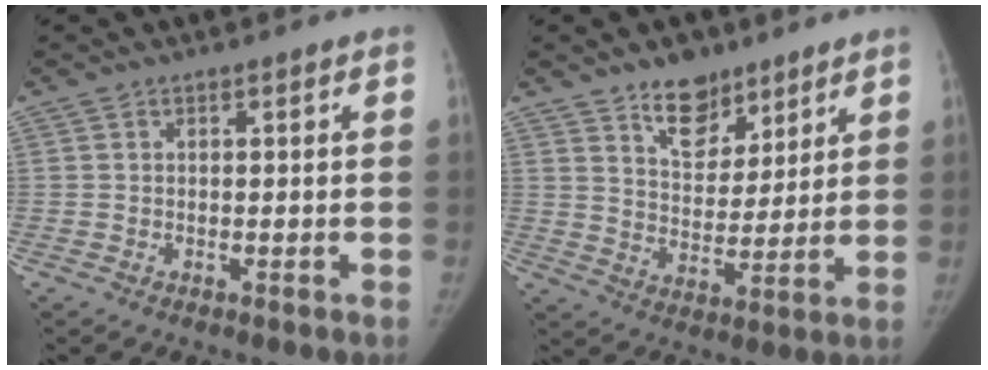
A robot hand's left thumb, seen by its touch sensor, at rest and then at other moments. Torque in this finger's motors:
{"motor_torque": [0.44, -0.21, 0.68, -0.68, 0.22]}